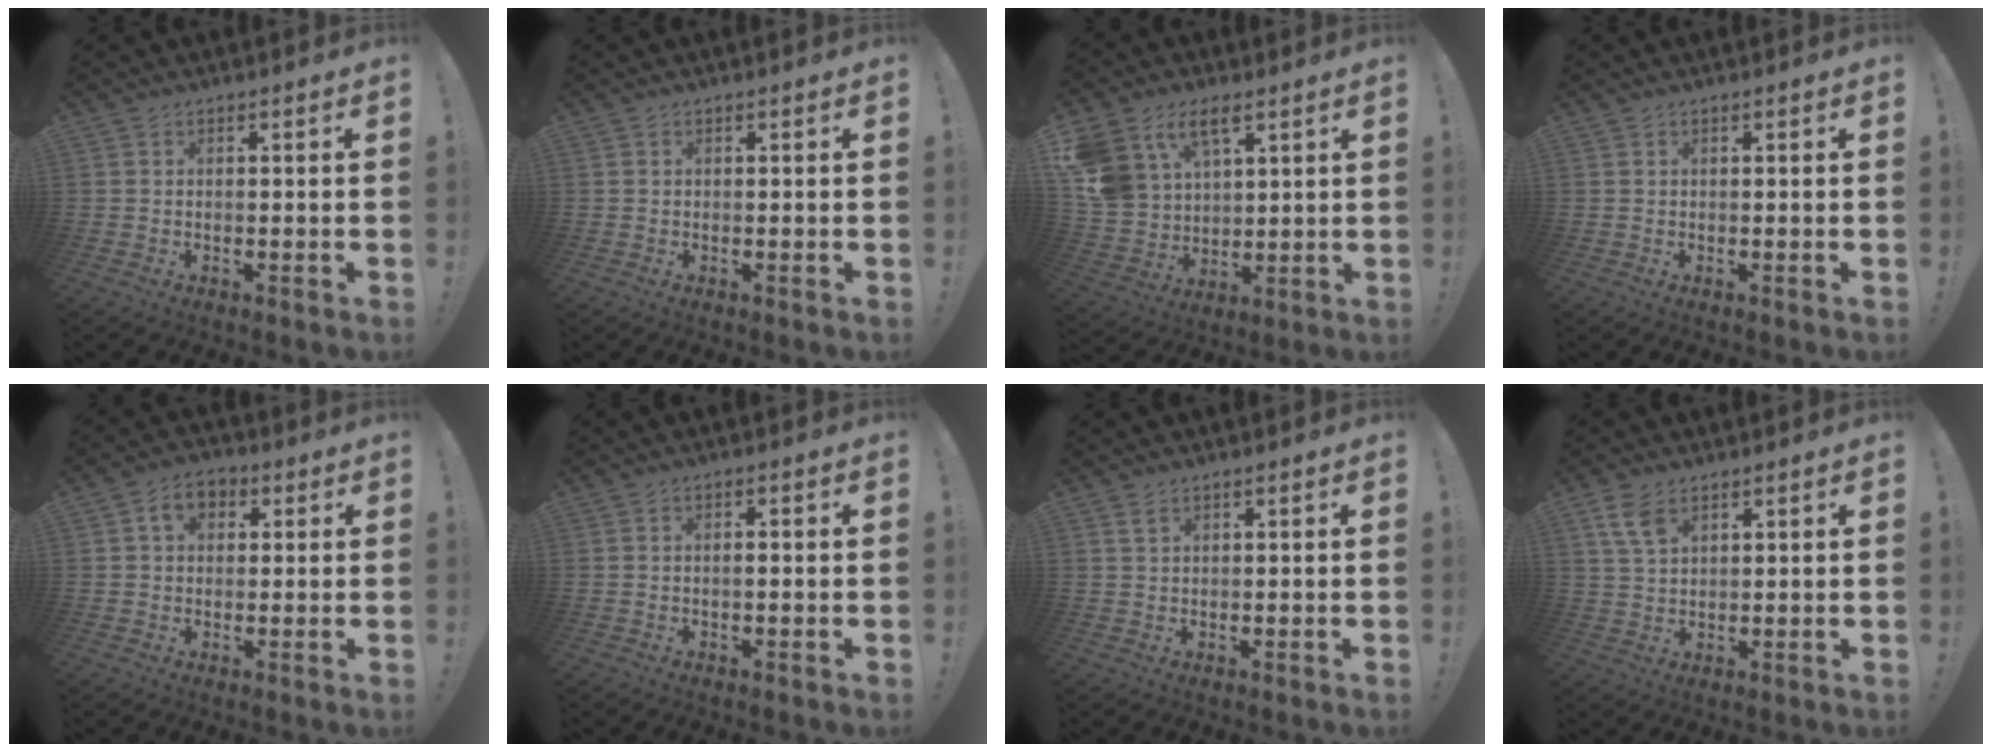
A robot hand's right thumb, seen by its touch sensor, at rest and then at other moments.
{"total": 0.0}
{"total": 12.8, "force": [7.0, 8.5, 6.5], "torque": [-0.137, -0.032, 0.142]}
{"total": 0.0}
{"total": 6.7, "force": [2.2, 4.8, 4.2], "torque": [-0.057, 0.005, 0.038]}
{"total": 1.4, "force": [-0.5, 0.3, 1.3], "torque": [-0.020, 0.002, -0.011]}
{"total": 1.6, "force": [1.1, 0.7, 0.9], "torque": [-0.006, -0.005, 0.017]}
{"total": 6.3, "force": [3.6, 3.4, 4.0], "torque": [-0.071, -0.014, 0.069]}